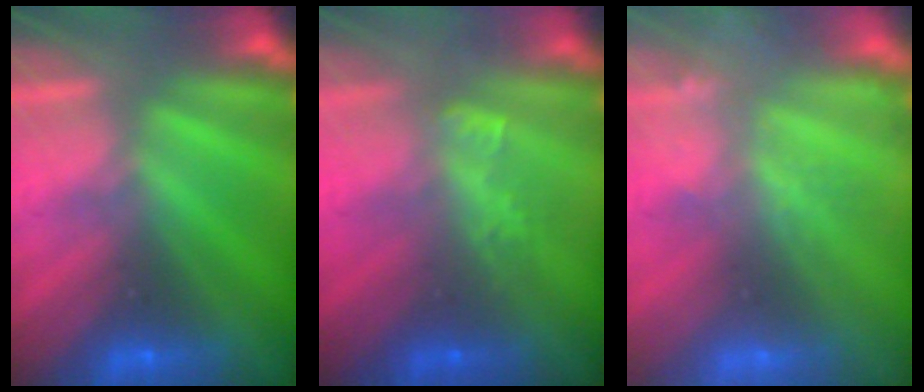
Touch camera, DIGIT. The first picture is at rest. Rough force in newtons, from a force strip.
{"total": 2.2}
{"total": 2.1}